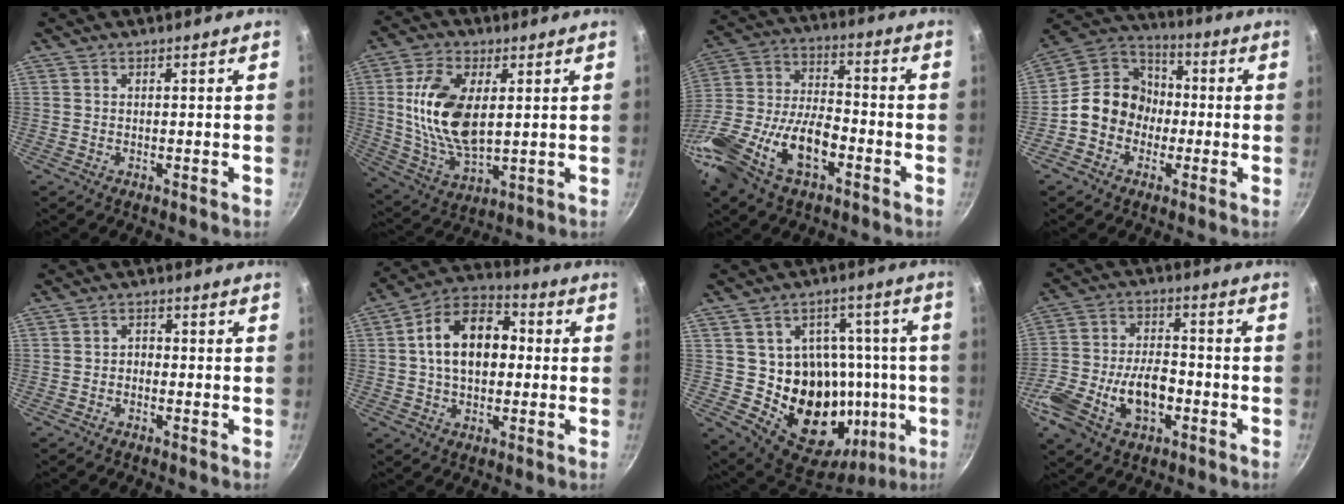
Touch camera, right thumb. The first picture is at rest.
{"total": 15.3, "force": [2.5, 8.2, 12.7], "torque": [-0.235, -0.009, 0.054]}
{"total": 21.4, "force": [-8.7, 11.2, 16.0], "torque": [-0.312, 0.023, -0.176]}
{"total": 12.0, "force": [-2.2, 10.5, 5.4], "torque": [-0.043, 0.046, -0.062]}
{"total": 1.9, "force": [-0.8, 1.4, 1.0], "torque": [-0.011, 0.013, -0.018]}
{"total": 14.9, "force": [1.1, 9.9, 11.1], "torque": [-0.145, 0.032, -0.001]}
{"total": 23.2, "force": [-2.2, 17.2, 15.4], "torque": [-0.185, 0.015, -0.014]}
{"total": 15.0, "force": [-5.0, 9.0, 11.0], "torque": [-0.201, 0.037, -0.092]}